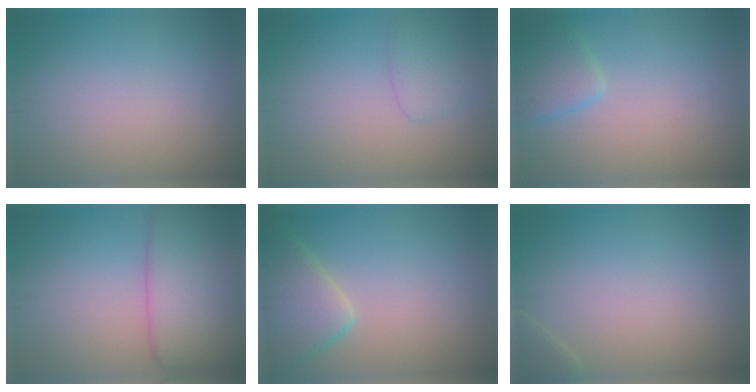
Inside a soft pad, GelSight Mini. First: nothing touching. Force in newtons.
{"total": 1.8, "press": 1.8, "slide": 0.1}
{"total": 2.6, "press": 2.6, "slide": 0.2}
{"total": 6.3, "press": 6.3, "slide": 0.6}
{"total": 5.1, "press": 5.1, "slide": 0.5}
{"total": 1.1, "press": 1.1, "slide": 0.1}